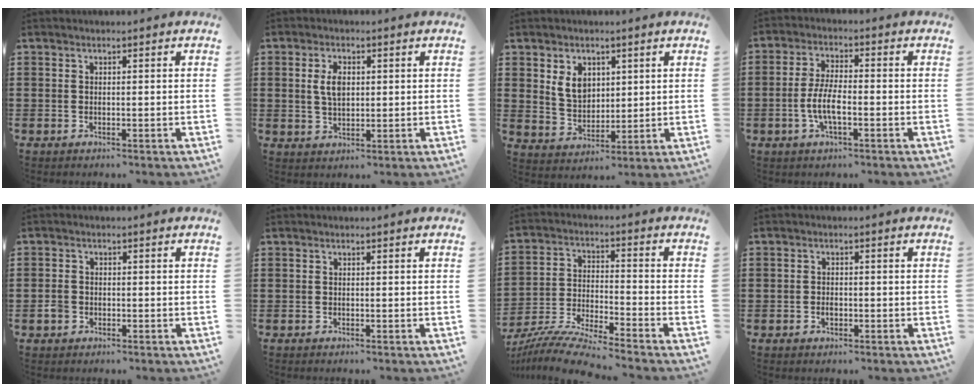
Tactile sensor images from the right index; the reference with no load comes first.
{"total": 4.2, "force": [0.8, 2.2, 3.5], "torque": [-0.073, 0.010, 0.012]}
{"total": 5.5, "force": [2.2, 4.0, 3.0], "torque": [-0.065, 0.010, 0.039]}
{"total": 5.6, "force": [-1.7, 1.7, 5.1], "torque": [-0.121, -0.008, -0.040]}
{"total": 1.9, "force": [-1.0, 1.4, 0.8], "torque": [-0.031, -0.005, -0.025]}
{"total": 0.0}
{"total": 7.9, "force": [-7.5, -0.3, 2.4], "torque": [-0.062, -0.006, -0.153]}
{"total": 1.1, "force": [-0.6, 0.8, 0.5], "torque": [-0.012, -0.002, -0.011]}